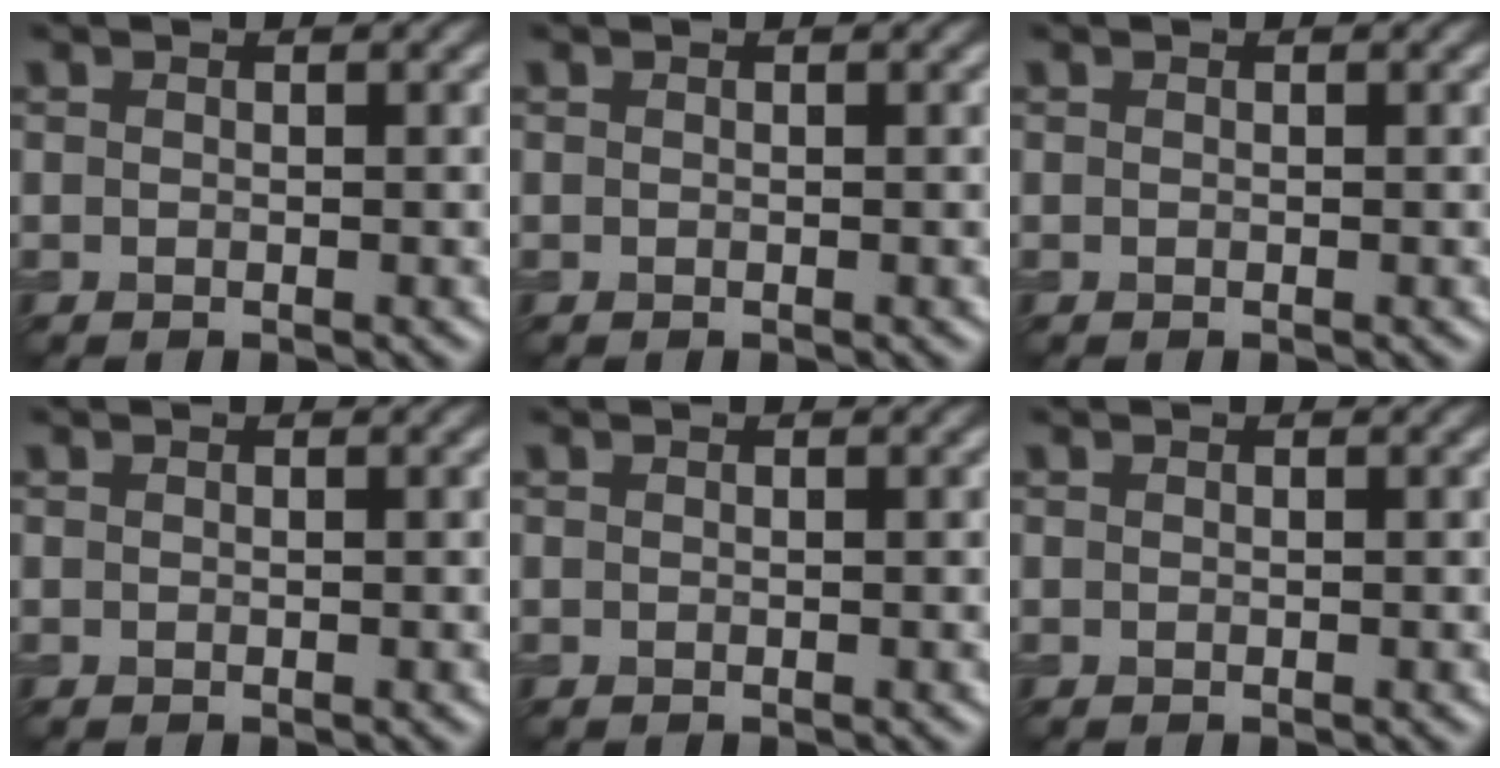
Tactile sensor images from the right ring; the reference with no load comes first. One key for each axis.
{"total": 0.0}
{"total": 0.0}
{"total": 0.0}
{"total": 0.0}
{"total": 0.0}